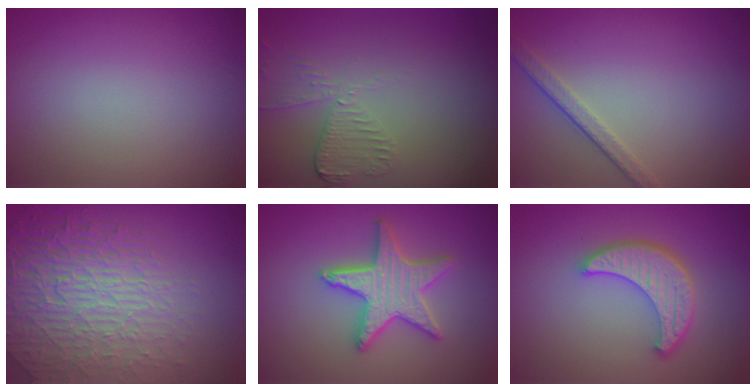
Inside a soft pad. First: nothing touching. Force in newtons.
{"total": 2.7, "press": 2.4, "slide": 1.2}
{"total": 2.5, "press": 2.1, "slide": 1.4}
{"total": 8.3, "press": 6.0, "slide": 5.7}
{"total": 5.2, "press": 5.2, "slide": 0.9}
{"total": 5.7, "press": 4.3, "slide": 3.7}